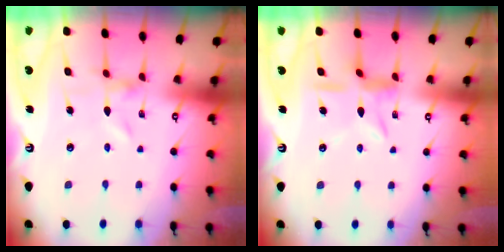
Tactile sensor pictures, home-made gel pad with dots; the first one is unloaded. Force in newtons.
{"total": 9.4, "press": 9.4, "slide": 0.9}